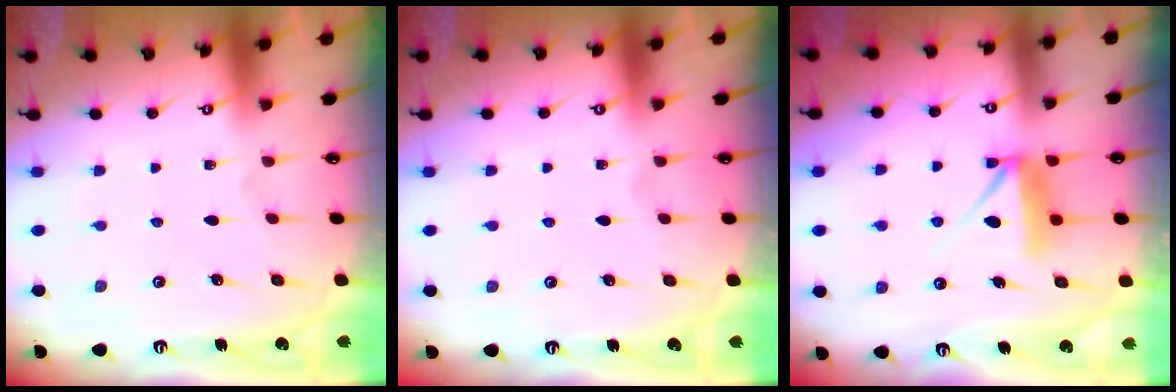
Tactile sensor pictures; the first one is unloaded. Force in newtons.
{"total": 0.0}
{"total": 7.4, "press": 7.4, "slide": 0.4}